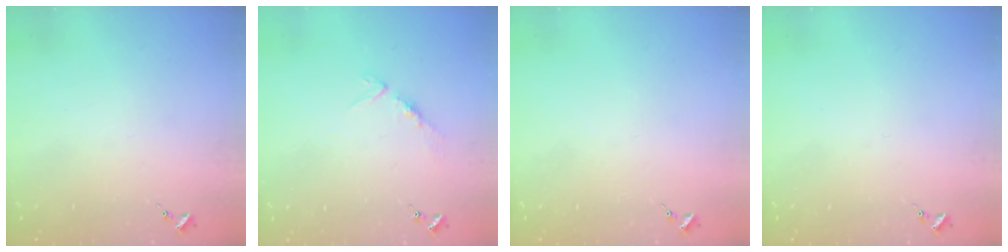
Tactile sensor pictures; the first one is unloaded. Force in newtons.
{"total": 5.9, "press": 5.9, "slide": 0.5}
{"total": 0.0}
{"total": 0.0}